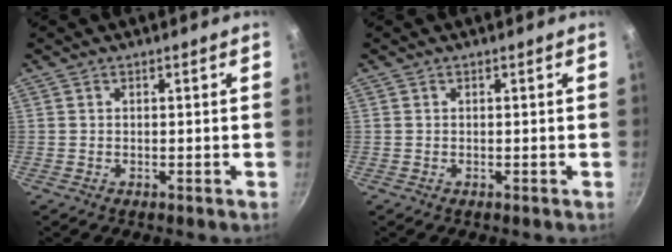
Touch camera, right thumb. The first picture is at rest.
{"total": 0.0}